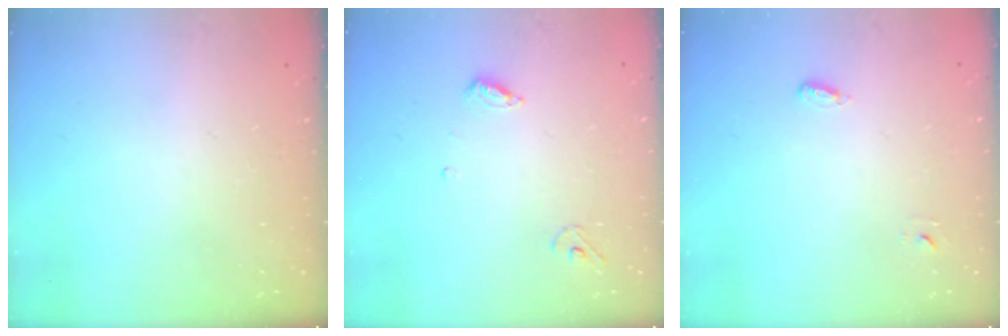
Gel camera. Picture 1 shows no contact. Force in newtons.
{"total": 5.9, "press": 5.9, "slide": 0.6}
{"total": 3.2, "press": 2.9, "slide": 1.4}